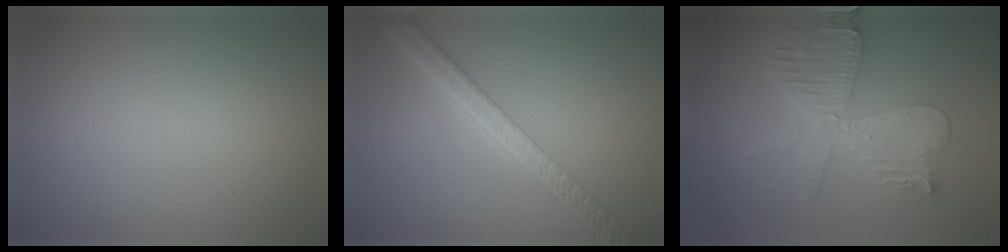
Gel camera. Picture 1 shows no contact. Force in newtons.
{"total": 5.6, "press": 4.3, "slide": 3.5}
{"total": 5.7, "press": 5.7, "slide": 0.8}